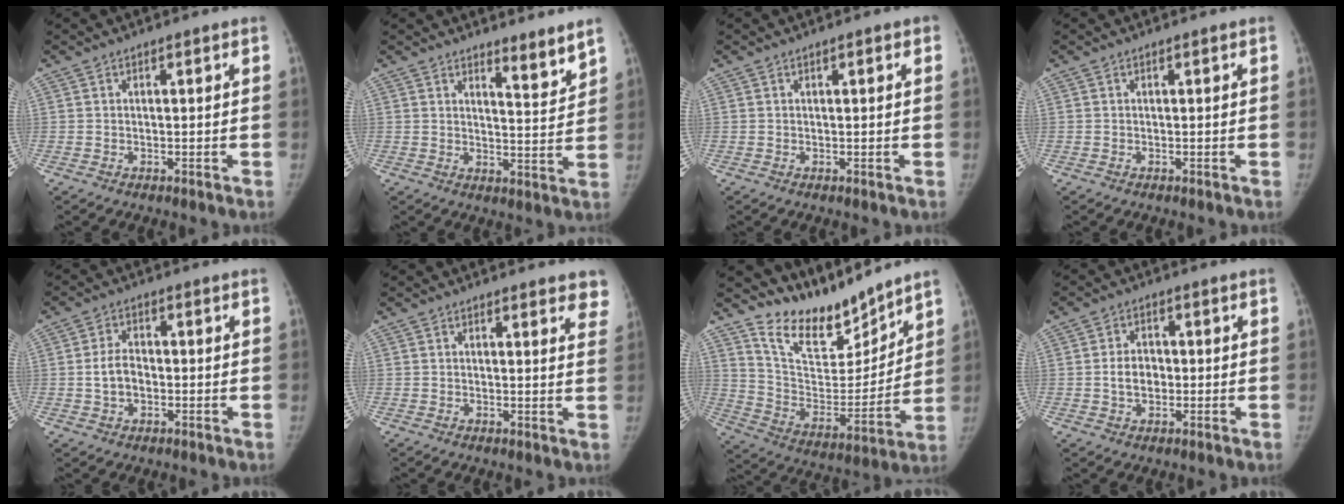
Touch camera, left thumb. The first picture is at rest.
{"total": 5.2, "force": [4.4, 0.7, 2.7], "torque": [-0.027, -0.045, 0.065]}
{"total": 1.0, "force": [0.5, 0.2, 0.9], "torque": [-0.010, 0.002, 0.005]}
{"total": 0.0}
{"total": 4.9, "force": [-0.7, 3.3, 3.5], "torque": [-0.061, 0.014, -0.014]}
{"total": 5.8, "force": [4.9, 1.7, 2.5], "torque": [0.004, -0.022, 0.038]}
{"total": 15.2, "force": [13.9, 4.6, 3.9], "torque": [-0.024, -0.107, 0.260]}
{"total": 4.5, "force": [-0.4, 3.4, 3.0], "torque": [-0.041, 0.011, -0.009]}